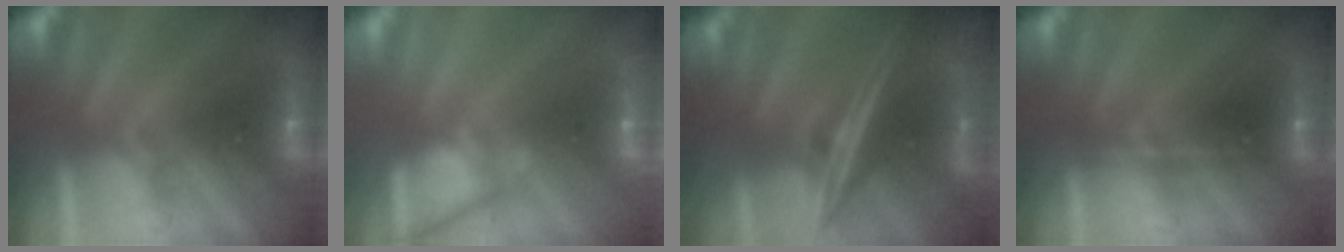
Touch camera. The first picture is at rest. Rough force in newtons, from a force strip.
{"total": 5.6}
{"total": 7.6}
{"total": 2.3}